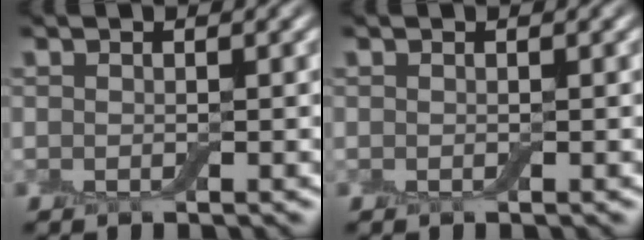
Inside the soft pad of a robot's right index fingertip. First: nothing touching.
{"total": 0.0}